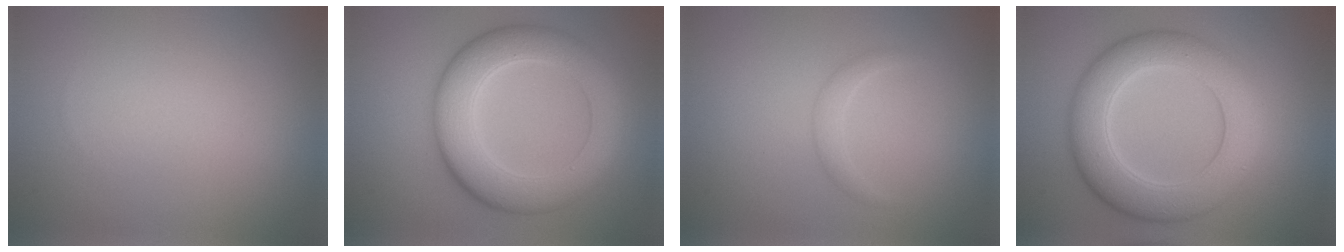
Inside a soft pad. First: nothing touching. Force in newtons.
{"total": 7.8, "press": 7.8, "slide": 0.4}
{"total": 1.2, "press": 1.2, "slide": 0.1}
{"total": 7.9, "press": 7.8, "slide": 0.2}